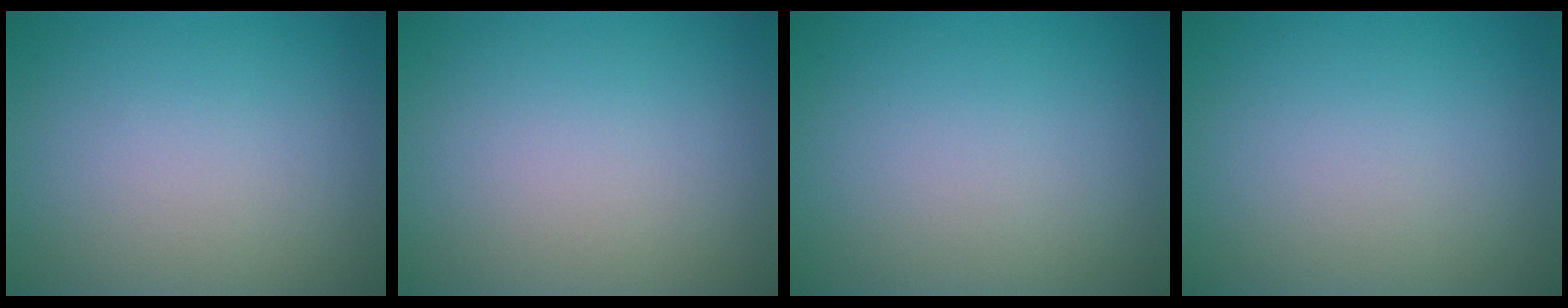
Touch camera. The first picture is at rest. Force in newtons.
{"total": 0.0}
{"total": 0.0}
{"total": 0.0}